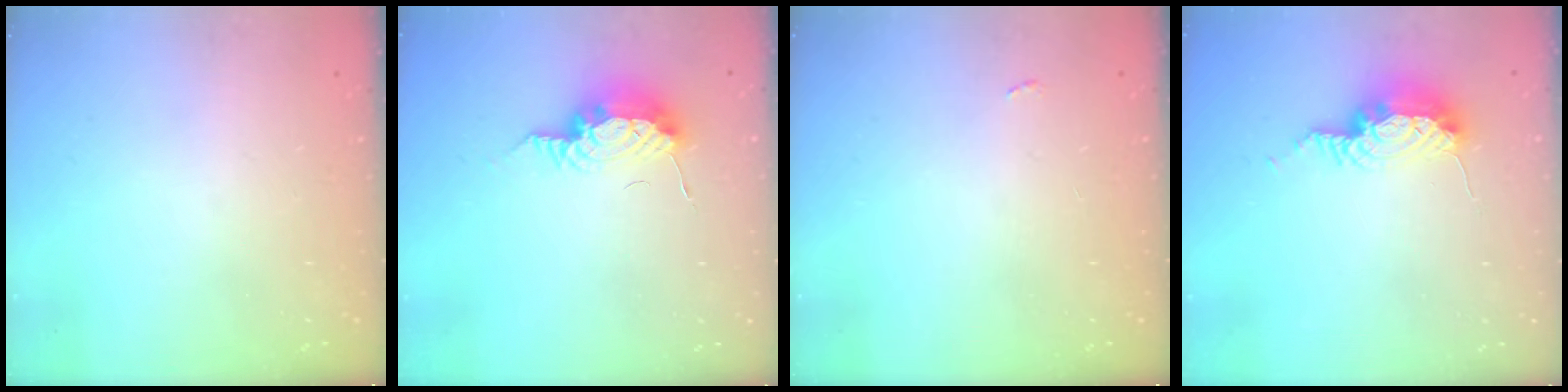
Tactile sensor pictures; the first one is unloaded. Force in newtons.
{"total": 14.0, "press": 10.6, "slide": 9.1}
{"total": 2.2, "press": 2.2, "slide": 0.3}
{"total": 14.5, "press": 10.5, "slide": 10.0}